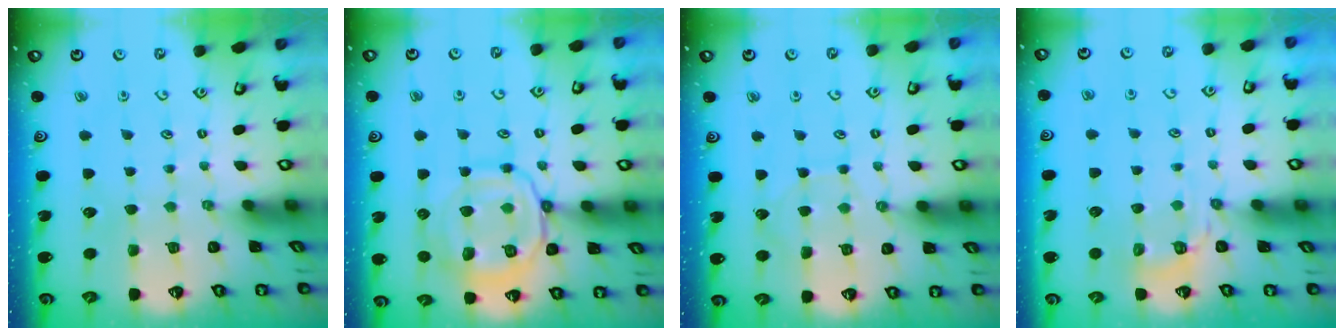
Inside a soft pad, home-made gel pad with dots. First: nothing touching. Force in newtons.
{"total": 15.7, "press": 15.7, "slide": 1.4}
{"total": 5.0, "press": 4.9, "slide": 0.6}
{"total": 3.4, "press": 2.9, "slide": 1.7}